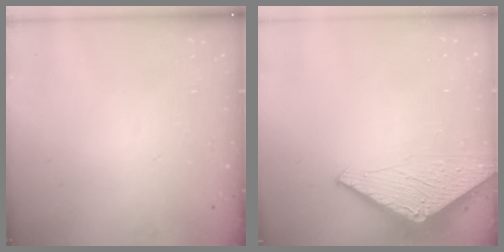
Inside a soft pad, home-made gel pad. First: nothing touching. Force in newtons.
{"total": 2.8, "press": 2.8, "slide": 0.2}